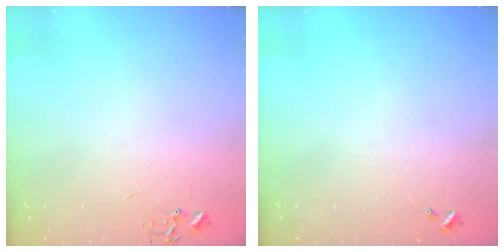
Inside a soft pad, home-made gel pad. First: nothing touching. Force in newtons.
{"total": 0.0}